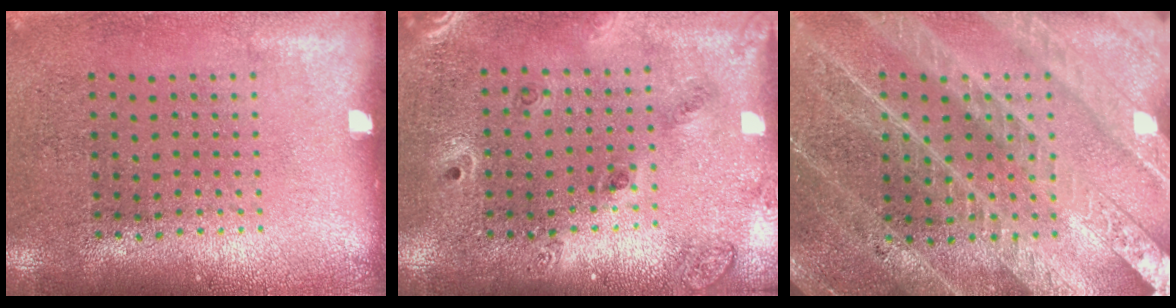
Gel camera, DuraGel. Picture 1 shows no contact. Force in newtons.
{"total": 1.5, "press": 1.4, "slide": 0.6}
{"total": 3.7, "press": 3.5, "slide": 1.4}